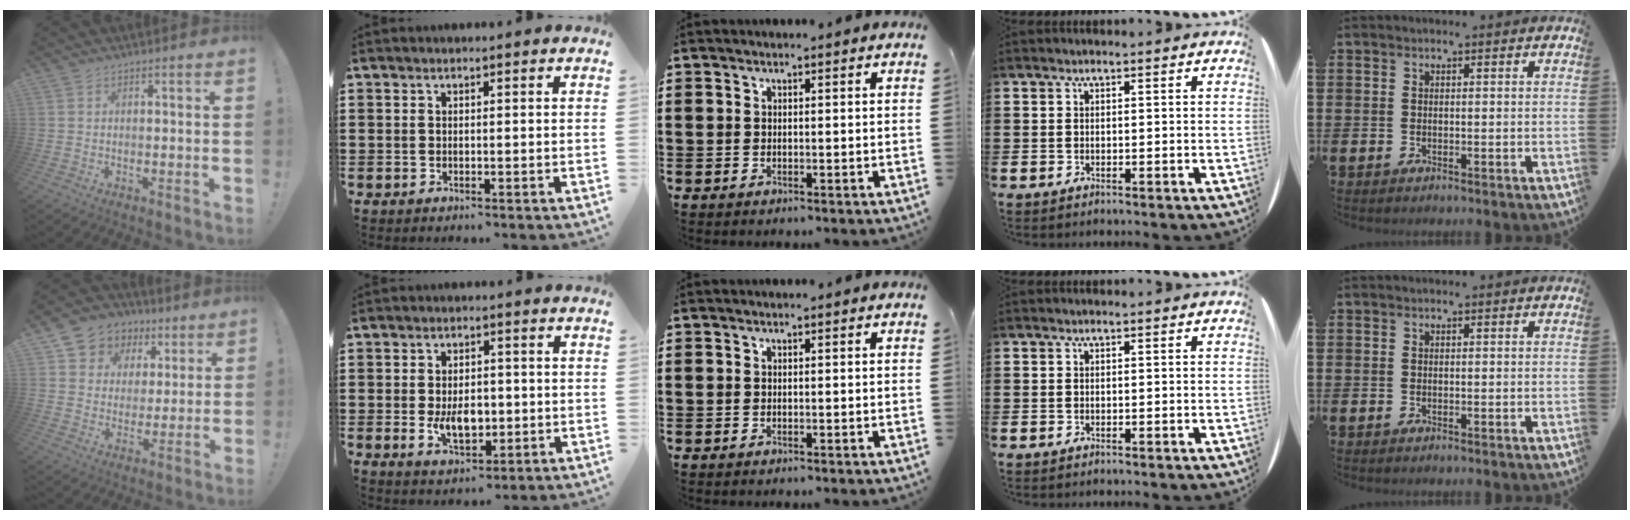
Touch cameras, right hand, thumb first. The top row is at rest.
{"thumb": {"total": 8.0, "force": [3.5, 7.1, 1.5], "torque": [-0.021, -0.029, 0.072]}, "index": {"total": 5.8, "force": [-0.9, 3.4, 4.6], "torque": [-0.074, -0.002, -0.018]}}